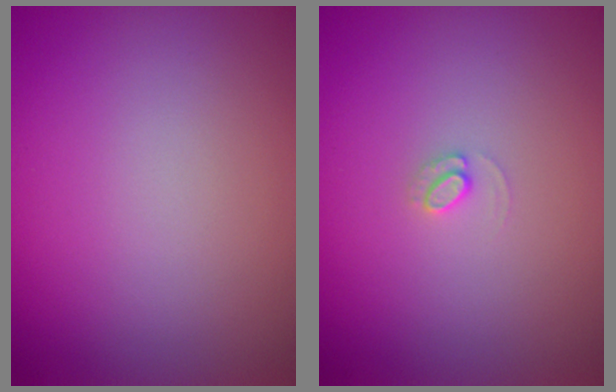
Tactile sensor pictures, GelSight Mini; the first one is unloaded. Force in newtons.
{"total": 0.9, "press": 0.9, "slide": 0.1}